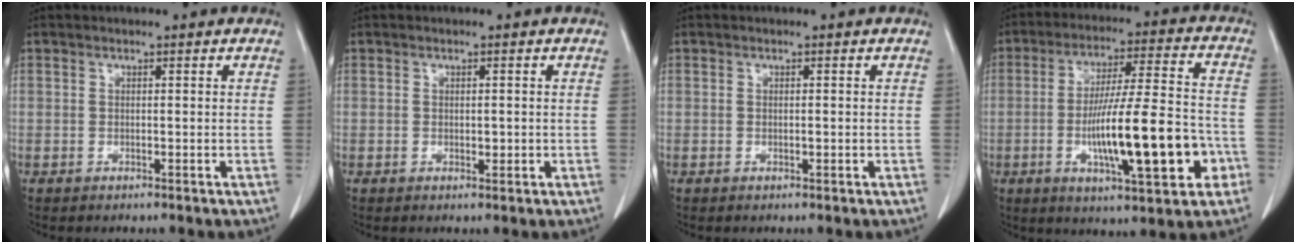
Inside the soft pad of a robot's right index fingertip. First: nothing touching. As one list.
[{"total": 1.3, "force": [-0.1, 0.8, 1.0], "torque": [-0.013, -0.002, 0.002]}, {"total": 0.6, "force": [-0.1, 0.3, 0.5], "torque": [-0.008, -0.001, 0.000]}, {"total": 17.5, "force": [-4.8, 2.8, 16.5], "torque": [-0.279, 0.002, -0.071]}]